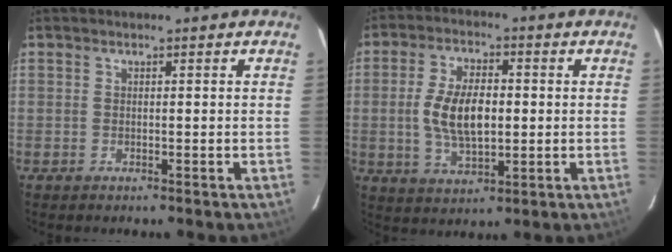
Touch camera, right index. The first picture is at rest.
{"total": 10.3, "force": [-0.1, 5.0, 9.1], "torque": [-0.179, 0.002, 0.001]}